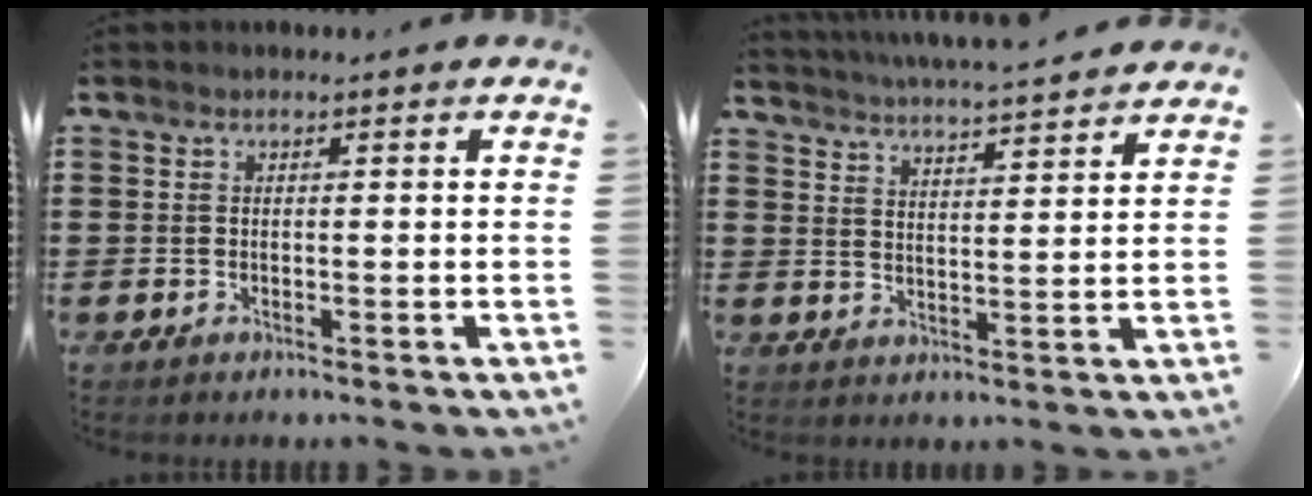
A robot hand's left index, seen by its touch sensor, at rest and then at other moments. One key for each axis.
{"total": 4.1, "fx": 4.0, "fy": -0.4, "fz": 0.6, "tx": -0.029, "ty": -0.028, "tz": 0.068}